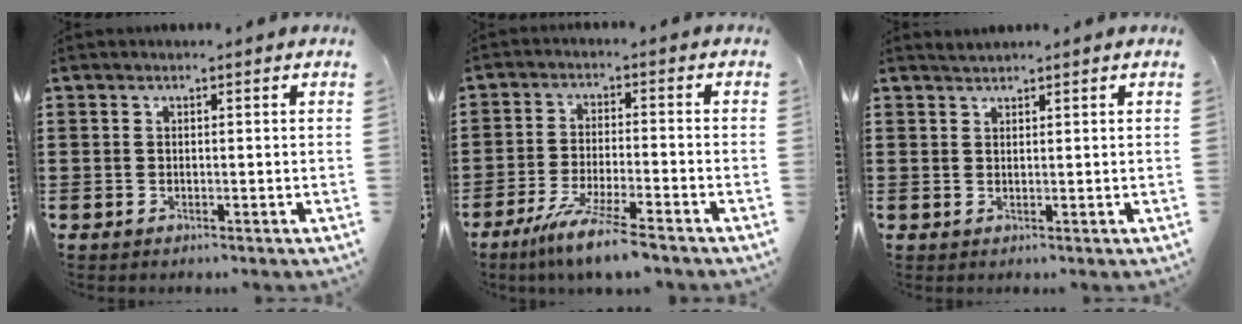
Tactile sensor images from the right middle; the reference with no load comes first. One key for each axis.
{"total": 7.1, "fx": -5.8, "fy": -0.5, "fz": 4.1, "tx": -0.087, "ty": -0.022, "tz": -0.108}
{"total": 1.0, "fx": 1.0, "fy": -0.1, "fz": 0.0, "tx": -0.002, "ty": -0.002, "tz": 0.020}